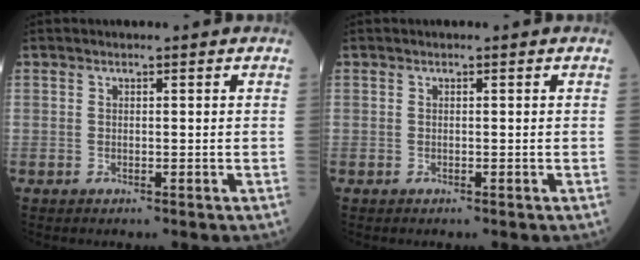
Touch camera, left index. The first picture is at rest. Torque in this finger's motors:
{"motor_torque": [0.00, 0.00, 0.00, 0.00]}